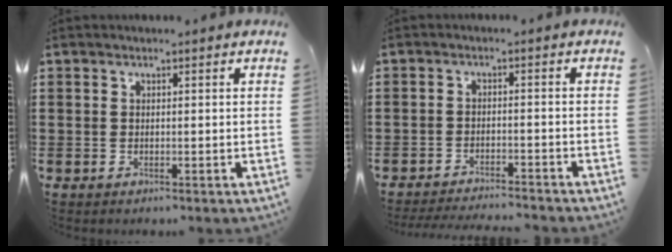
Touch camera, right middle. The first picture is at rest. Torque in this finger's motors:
{"motor_torque": [0.07, -0.03, 0.05, 0.04]}